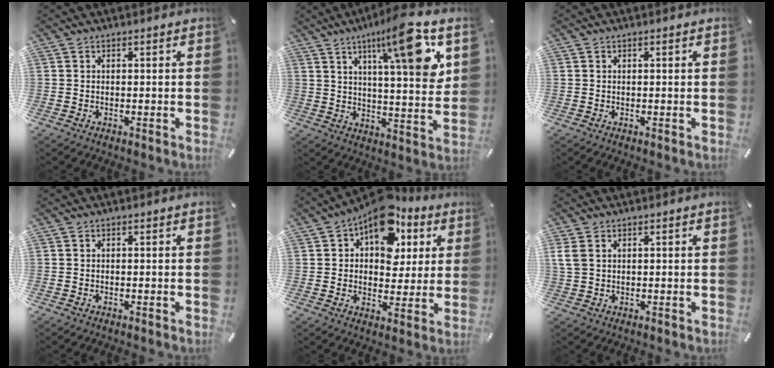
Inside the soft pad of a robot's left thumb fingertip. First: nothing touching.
{"total": 16.2, "force": [8.9, 3.4, 13.1], "torque": [-0.194, -0.042, 0.132]}
{"total": 0.0}
{"total": 0.0}
{"total": 13.8, "force": [7.6, 9.1, 7.2], "torque": [-0.099, -0.052, 0.135]}
{"total": 2.7, "force": [1.2, 1.9, 1.6], "torque": [-0.040, 0.000, 0.020]}